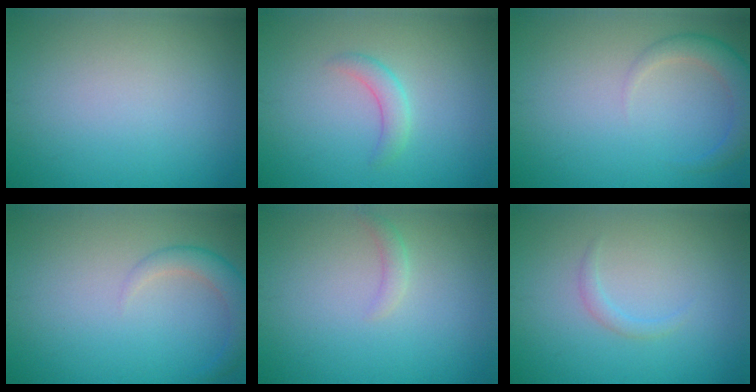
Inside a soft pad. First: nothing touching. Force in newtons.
{"total": 1.7, "press": 1.7, "slide": 0.1}
{"total": 2.8, "press": 2.8, "slide": 0.3}
{"total": 2.6, "press": 2.5, "slide": 0.2}
{"total": 1.0, "press": 1.0, "slide": 0.1}
{"total": 0.9, "press": 0.9, "slide": 0.1}